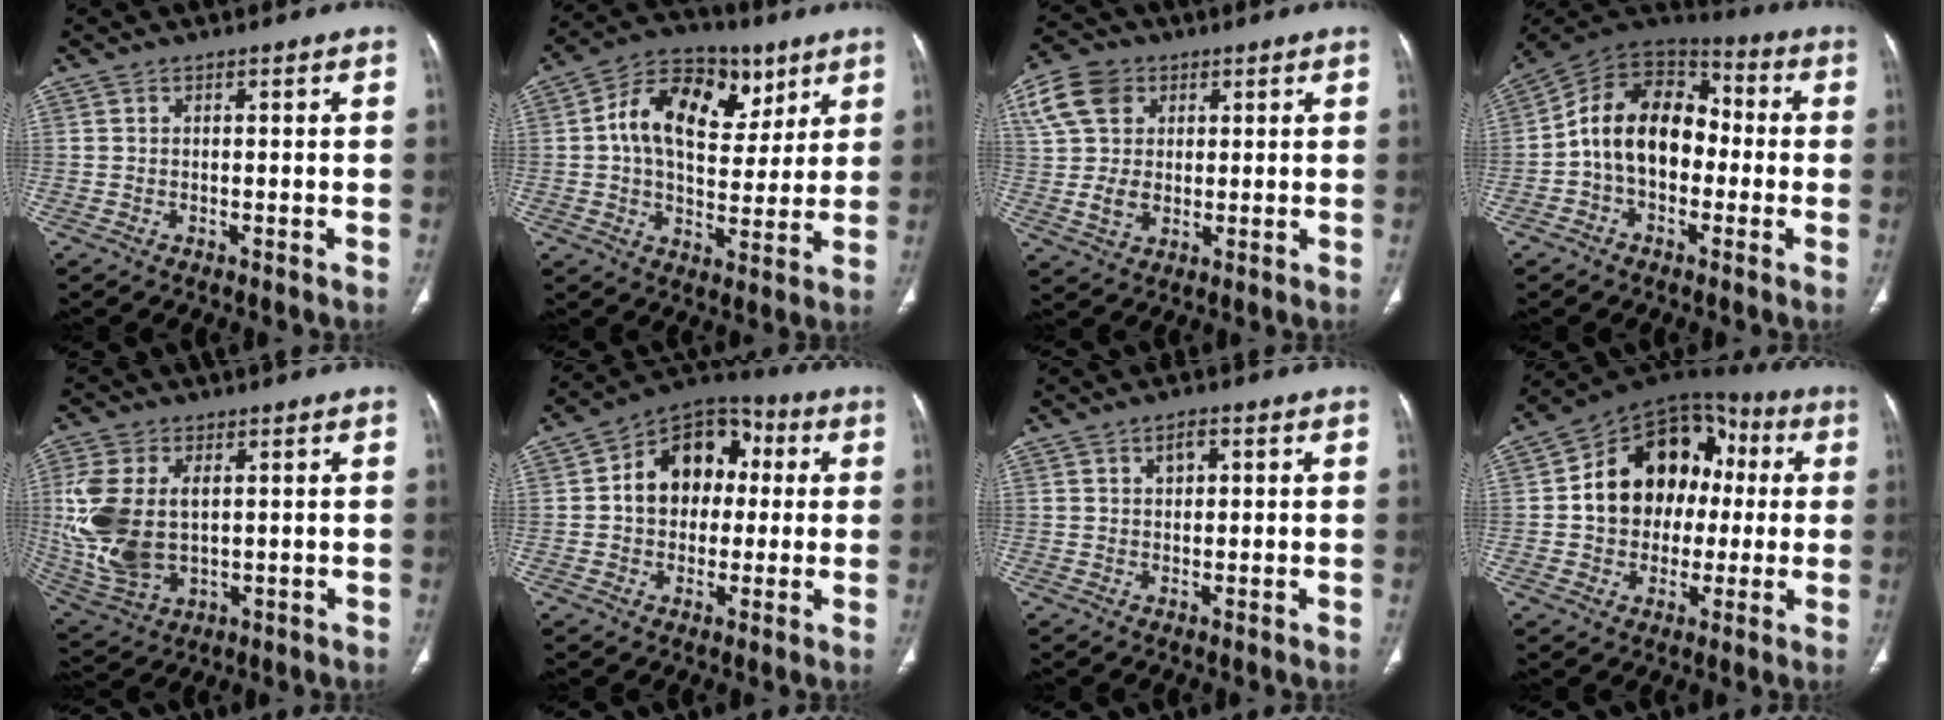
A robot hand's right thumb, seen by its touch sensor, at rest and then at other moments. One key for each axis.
{"total": 17.3, "fx": 6.0, "fy": 11.3, "fz": 11.6, "tx": -0.159, "ty": 0.003, "tz": 0.095}
{"total": 11.4, "fx": 3.6, "fy": 8.9, "fz": 6.1, "tx": -0.099, "ty": -0.001, "tz": 0.069}
{"total": 15.5, "fx": -1.4, "fy": 10.7, "fz": 11.1, "tx": -0.164, "ty": 0.049, "tz": -0.036}
{"total": 15.4, "fx": 1.6, "fy": 9.6, "fz": 11.9, "tx": -0.263, "ty": -0.006, "tz": 0.047}
{"total": 14.5, "fx": 1.7, "fy": 11.0, "fz": 9.3, "tx": -0.100, "ty": 0.027, "tz": 0.016}
{"total": 2.7, "fx": 1.0, "fy": 1.6, "fz": 1.9, "tx": -0.024, "ty": 0.002, "tz": 0.016}
{"total": 18.7, "fx": 1.2, "fy": 14.6, "fz": 11.7, "tx": -0.133, "ty": 0.040, "tz": 0.018}